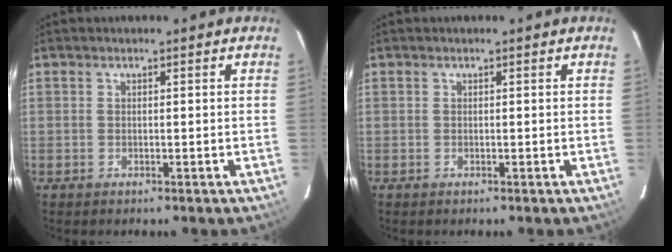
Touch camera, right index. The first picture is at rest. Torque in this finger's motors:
{"motor_torque": [0.06, 0.00, 0.00, 0.01]}